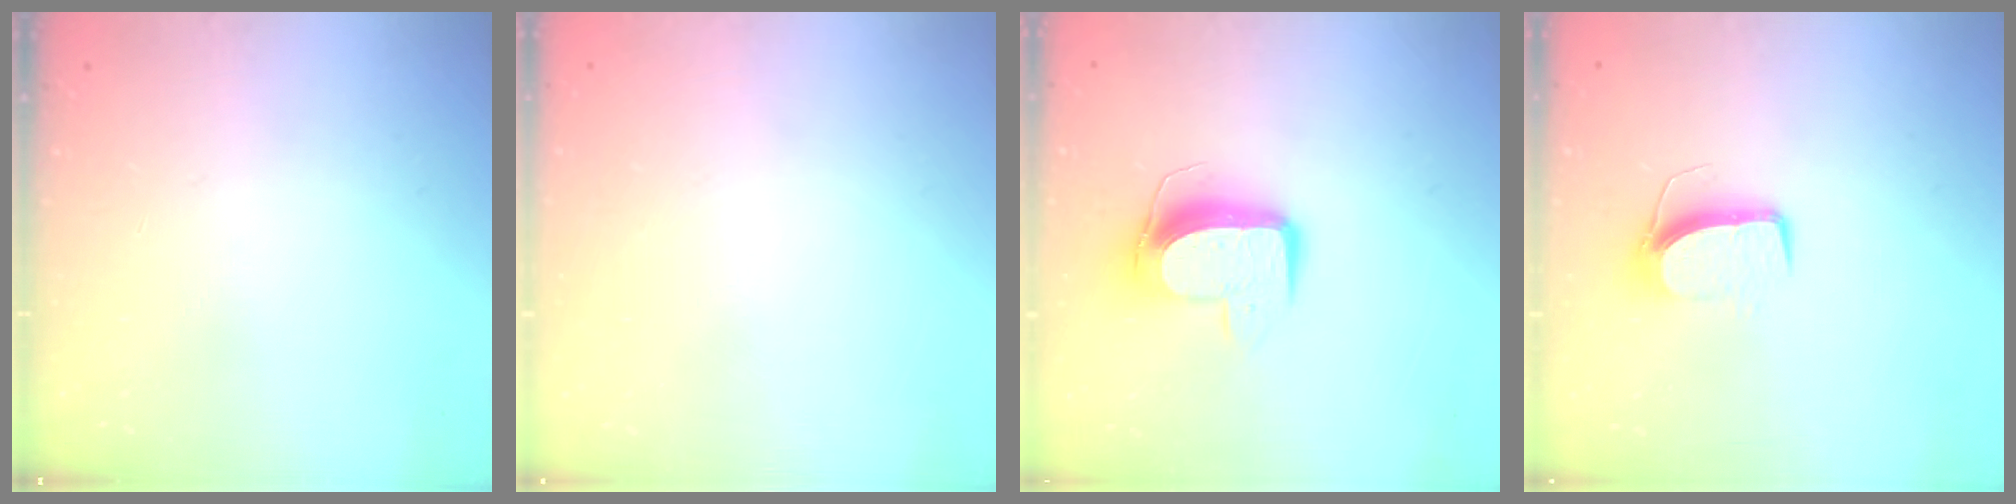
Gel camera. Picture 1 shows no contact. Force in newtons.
{"total": 0.0}
{"total": 10.2, "press": 10.2, "slide": 0.2}
{"total": 7.8, "press": 7.7, "slide": 0.5}